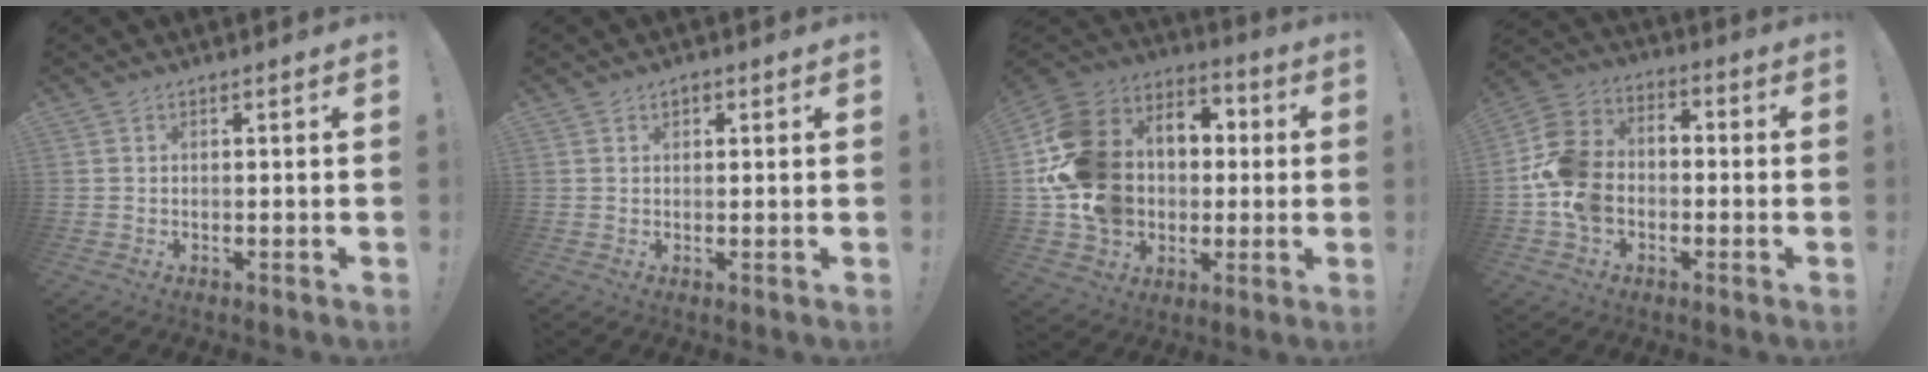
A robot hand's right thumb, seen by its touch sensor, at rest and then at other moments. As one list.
[{"total": 1.1, "force": [0.6, 0.9, 0.4], "torque": [-0.006, 0.002, 0.010]}, {"total": 20.6, "force": [0.9, 17.2, 11.3], "torque": [-0.226, 0.005, 0.048]}, {"total": 14.1, "force": [-4.6, 10.8, 7.8], "torque": [-0.156, 0.035, -0.082]}]